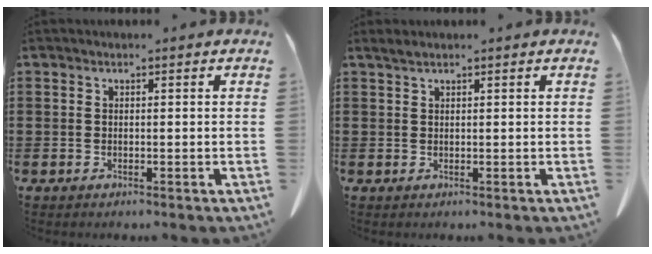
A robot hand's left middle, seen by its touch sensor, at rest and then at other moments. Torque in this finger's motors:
{"motor_torque": [-0.07, 0.09, 0.02, 0.01]}